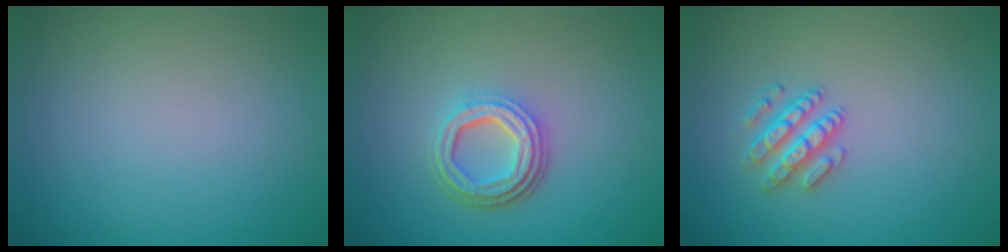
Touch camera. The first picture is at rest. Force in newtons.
{"total": 4.3, "press": 3.2, "slide": 2.9}
{"total": 2.5, "press": 2.4, "slide": 0.5}